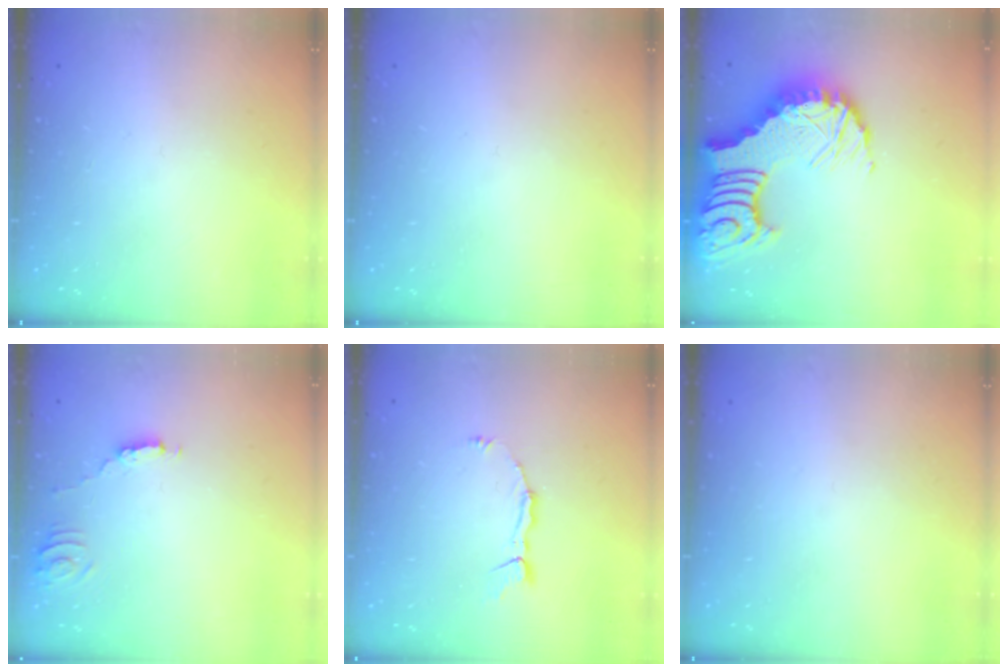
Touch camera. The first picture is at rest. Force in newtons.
{"total": 0.0}
{"total": 12.6, "press": 12.5, "slide": 1.6}
{"total": 2.5, "press": 2.5, "slide": 0.2}
{"total": 3.7, "press": 3.7, "slide": 0.2}
{"total": 0.0}